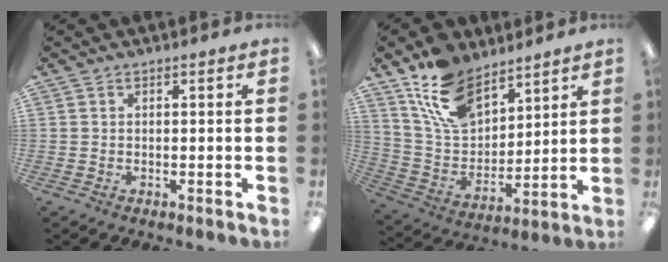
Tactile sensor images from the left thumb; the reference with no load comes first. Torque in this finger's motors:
{"motor_torque": [0.19, 0.28, 1.40, -1.37, 0.09]}